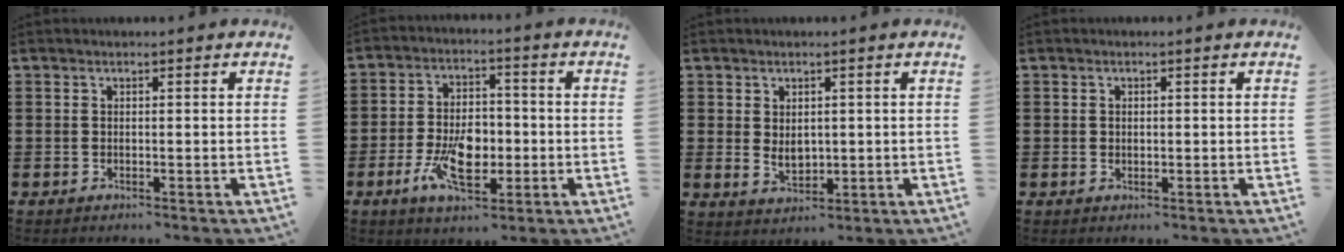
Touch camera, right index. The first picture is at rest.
{"total": 9.1, "force": [-2.6, 5.0, 7.1], "torque": [-0.144, -0.001, -0.049]}
{"total": 3.0, "force": [0.4, 2.1, 2.1], "torque": [-0.036, 0.002, 0.006]}
{"total": 0.8, "force": [0.4, 0.6, 0.3], "torque": [-0.007, 0.006, 0.007]}